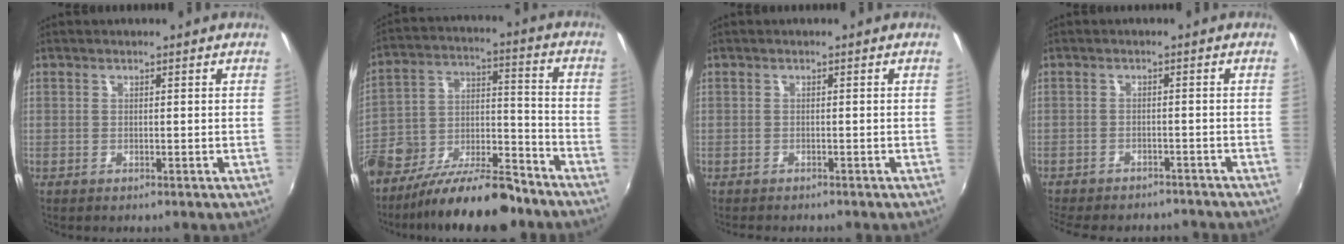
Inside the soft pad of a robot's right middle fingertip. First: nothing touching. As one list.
[{"total": 19.4, "force": [-12.4, 8.3, 12.4], "torque": [-0.252, -0.008, -0.203]}, {"total": 1.6, "force": [-1.5, 0.5, 0.3], "torque": [-0.011, -0.006, -0.023]}, {"total": 12.9, "force": [-11.2, 4.2, 4.8], "torque": [-0.112, -0.014, -0.153]}]